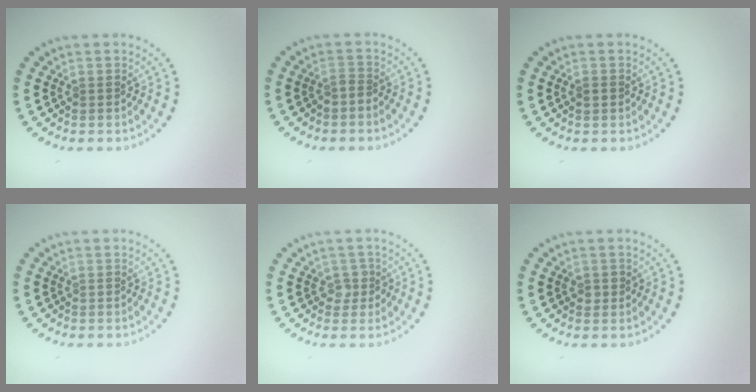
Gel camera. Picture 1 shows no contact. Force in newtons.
{"total": 0.9, "press": 0.6, "slide": 0.7}
{"total": 1.0, "press": 0.9, "slide": 0.2}
{"total": 0.0}
{"total": 1.3, "press": 1.1, "slide": 0.6}
{"total": 0.8, "press": 0.8, "slide": 0.1}